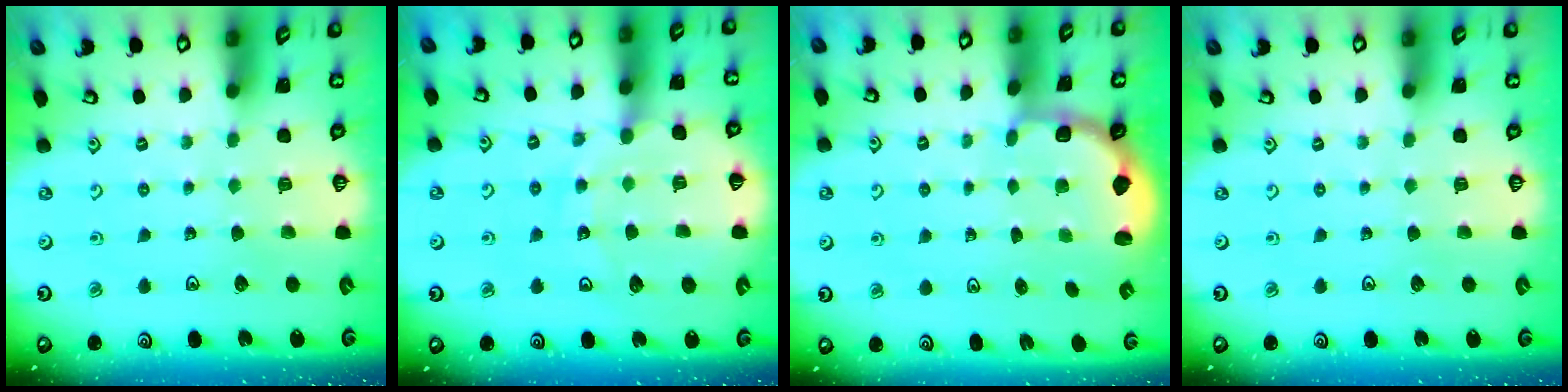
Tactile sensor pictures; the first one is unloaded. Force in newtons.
{"total": 12.0, "press": 11.8, "slide": 1.6}
{"total": 2.7, "press": 2.1, "slide": 1.7}
{"total": 0.0}